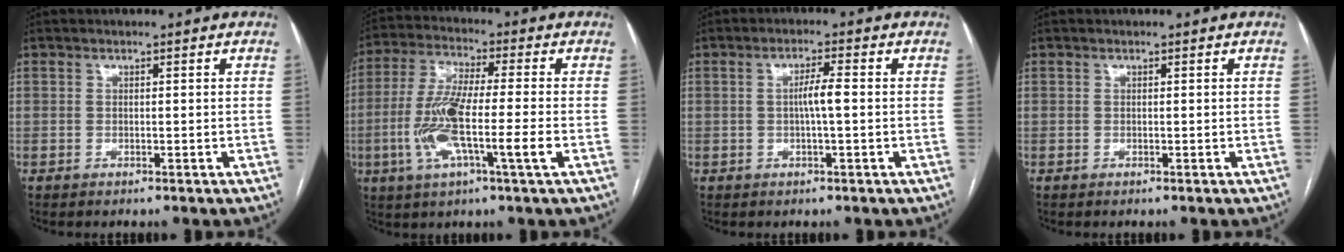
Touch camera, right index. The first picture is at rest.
{"total": 12.5, "force": [-3.1, 0.8, 12.1], "torque": [-0.242, -0.004, -0.062]}
{"total": 3.4, "force": [-0.1, 0.0, 3.3], "torque": [-0.061, 0.002, -0.003]}
{"total": 0.0}